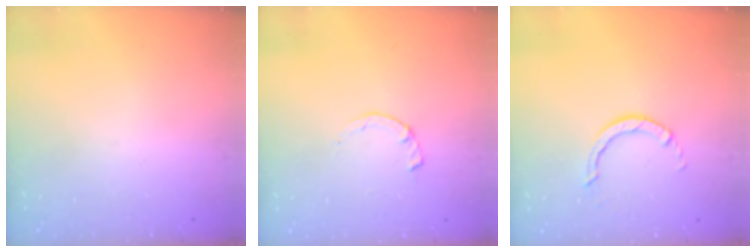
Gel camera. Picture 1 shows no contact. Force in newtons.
{"total": 1.0, "press": 0.9, "slide": 0.2}
{"total": 2.8, "press": 2.8, "slide": 0.3}